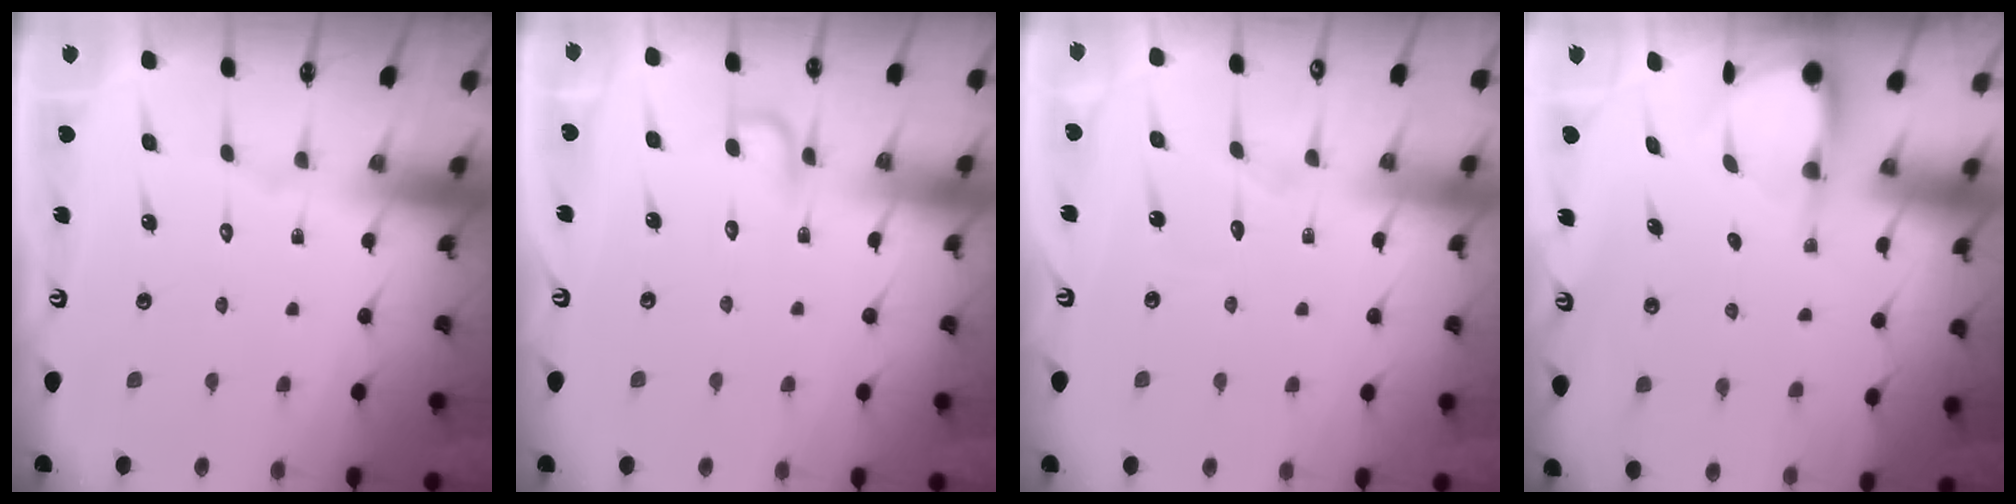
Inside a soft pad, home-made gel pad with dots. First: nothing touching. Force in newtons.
{"total": 4.2, "press": 4.1, "slide": 0.6}
{"total": 3.0, "press": 3.0, "slide": 0.3}
{"total": 3.9, "press": 3.9, "slide": 0.3}